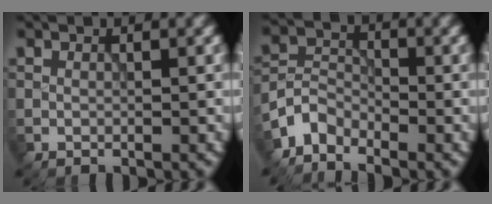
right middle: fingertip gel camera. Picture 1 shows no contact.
{"total": 3.1, "force": [-2.7, 1.5, 0.6], "torque": [-0.012, 0.004, -0.068]}